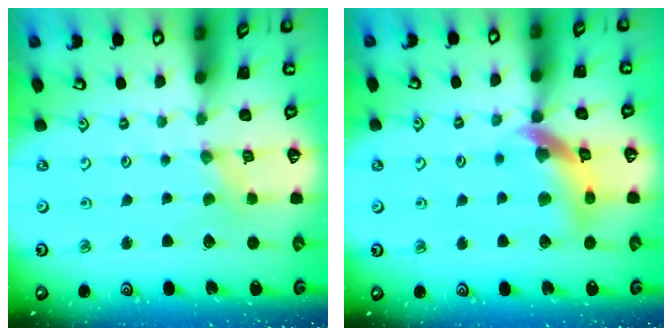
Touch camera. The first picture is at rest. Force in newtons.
{"total": 11.7, "press": 11.7, "slide": 1.4}